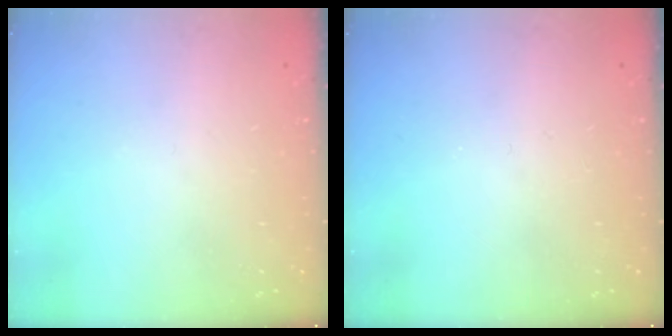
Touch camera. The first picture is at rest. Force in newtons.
{"total": 0.0}